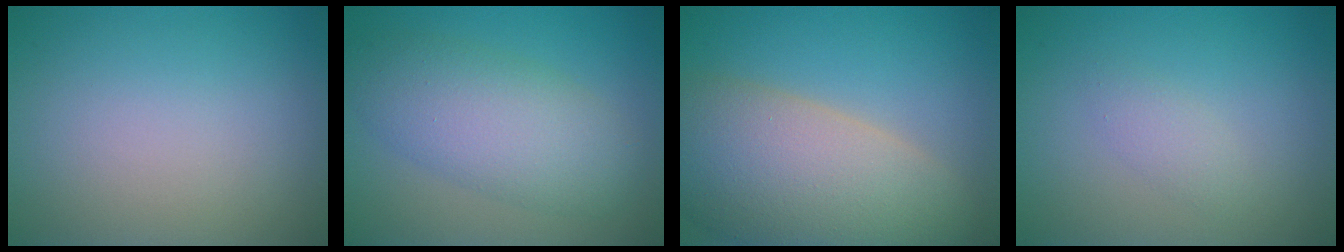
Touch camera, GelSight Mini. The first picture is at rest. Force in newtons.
{"total": 6.4, "press": 6.4, "slide": 0.3}
{"total": 11.8, "press": 11.7, "slide": 1.0}
{"total": 1.3, "press": 1.3, "slide": 0.1}